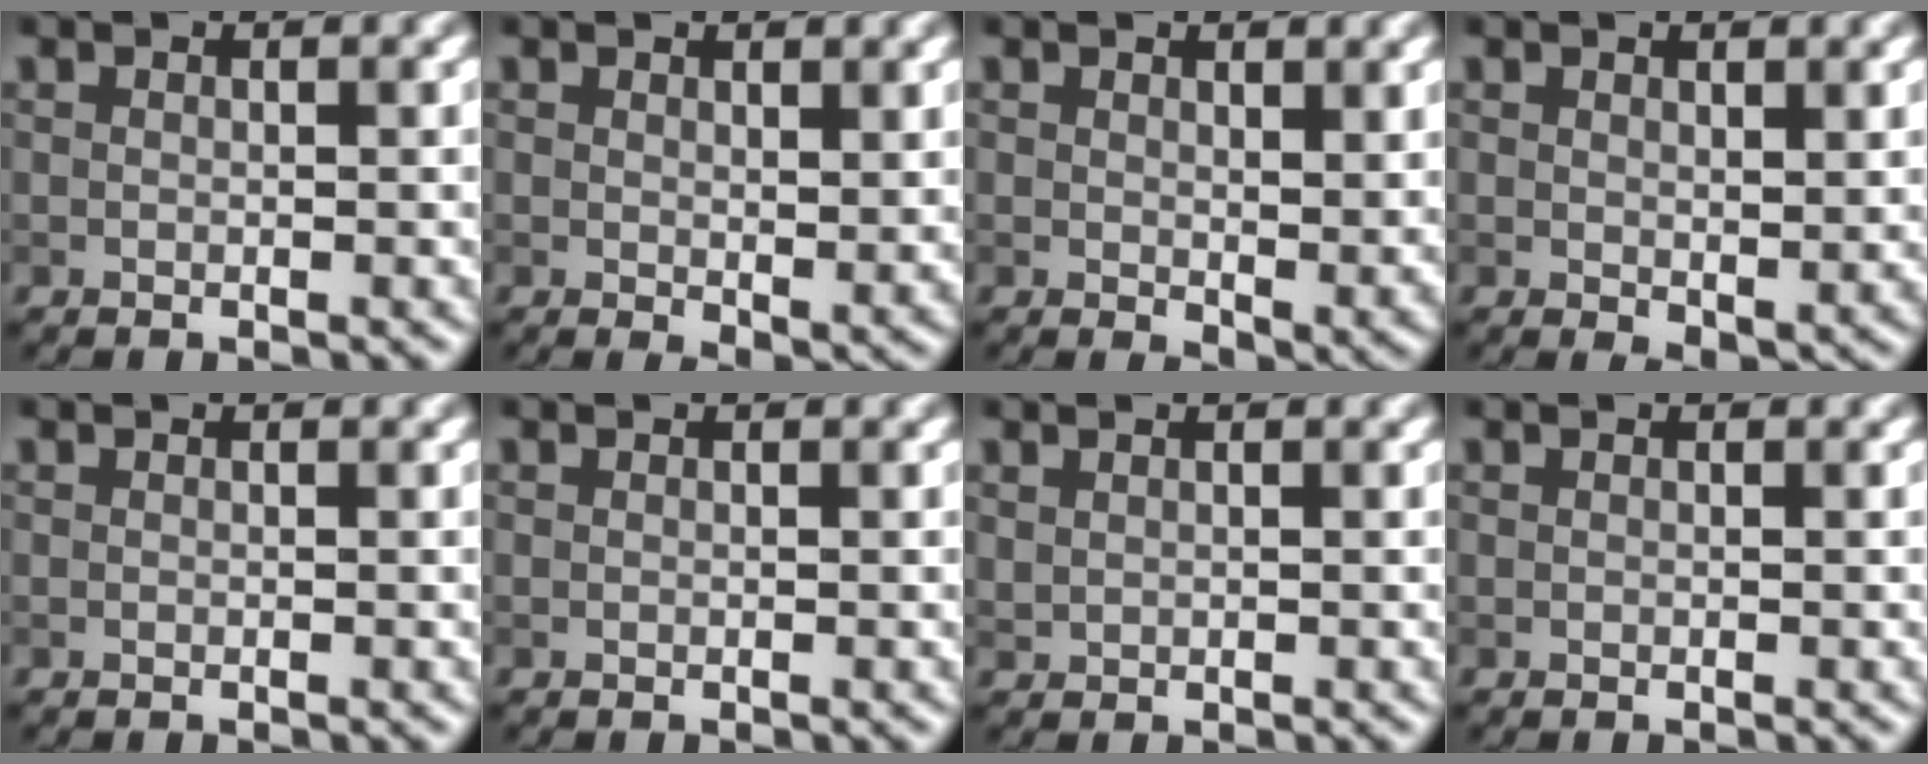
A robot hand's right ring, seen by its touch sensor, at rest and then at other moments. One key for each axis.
{"total": 2.0, "fx": 0.8, "fy": 1.0, "fz": 1.5, "tx": -0.021, "ty": -0.010, "tz": 0.020}
{"total": 2.7, "fx": 1.2, "fy": 1.4, "fz": 1.9, "tx": -0.029, "ty": -0.012, "tz": 0.027}
{"total": 1.7, "fx": 0.8, "fy": 0.9, "fz": 1.2, "tx": -0.018, "ty": -0.008, "tz": 0.019}
{"total": 0.0}
{"total": 0.0}
{"total": 0.5, "fx": 0.4, "fy": 0.3, "fz": 0.1, "tx": -0.003, "ty": 0.000, "tz": 0.014}
{"total": 0.0}